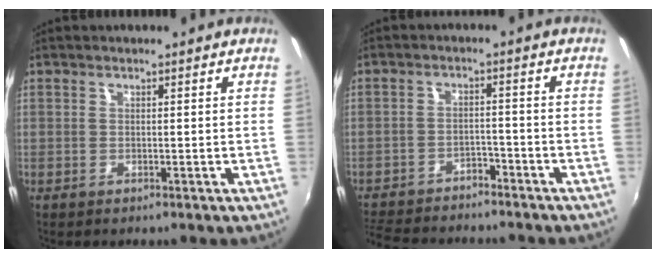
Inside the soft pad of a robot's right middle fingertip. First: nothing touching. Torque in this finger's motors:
{"motor_torque": [1.07, -1.07, 0.14, 0.05]}